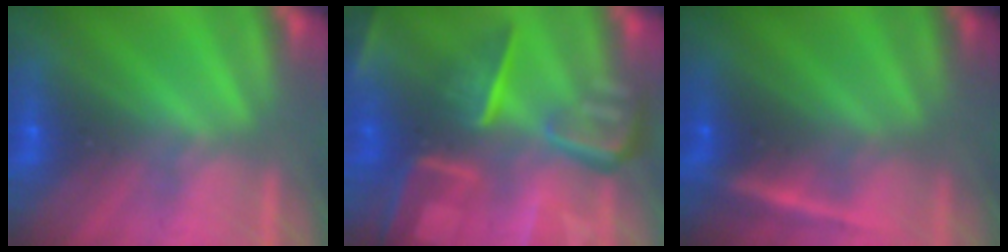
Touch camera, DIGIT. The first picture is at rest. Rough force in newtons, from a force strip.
{"total": 8.3}
{"total": 4.5}